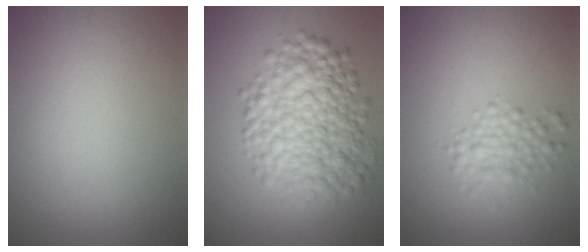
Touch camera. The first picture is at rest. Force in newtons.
{"total": 7.4, "press": 7.4, "slide": 0.1}
{"total": 3.2, "press": 3.2, "slide": 0.0}